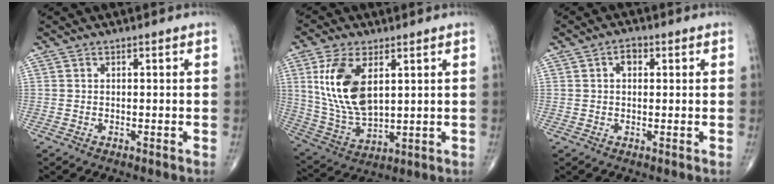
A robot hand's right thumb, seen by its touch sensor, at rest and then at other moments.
{"total": 14.6, "force": [4.4, 7.5, 11.7], "torque": [-0.231, -0.019, 0.097]}
{"total": 2.6, "force": [0.8, 1.7, 1.8], "torque": [-0.021, 0.006, 0.009]}